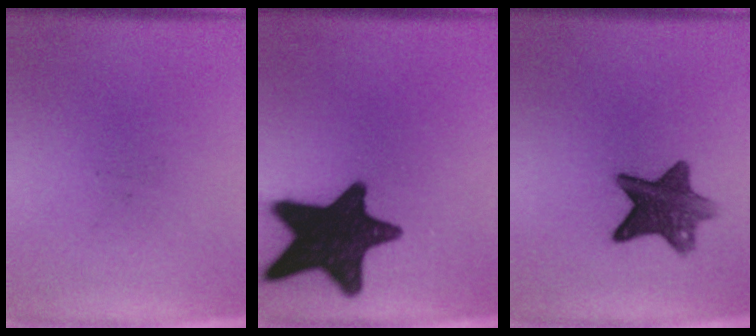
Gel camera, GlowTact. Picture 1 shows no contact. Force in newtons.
{"total": 18.4}
{"total": 9.1}